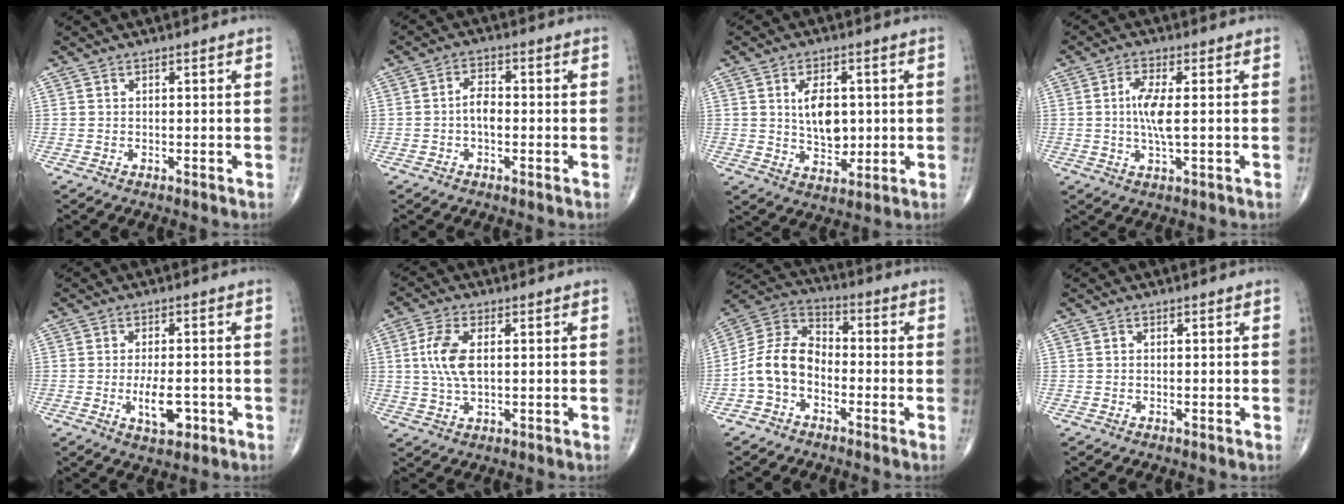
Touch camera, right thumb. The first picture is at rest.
{"total": 4.0, "force": [-0.7, 2.2, 3.2], "torque": [-0.051, 0.013, -0.018]}
{"total": 9.5, "force": [1.7, 6.0, 7.2], "torque": [-0.089, -0.016, 0.041]}
{"total": 6.4, "force": [0.3, 1.7, 6.1], "torque": [-0.135, -0.005, 0.002]}
{"total": 6.6, "force": [-1.9, 2.9, 5.6], "torque": [-0.088, -0.001, -0.026]}
{"total": 7.7, "force": [1.0, 3.9, 6.6], "torque": [-0.149, 0.002, 0.019]}
{"total": 10.6, "force": [-3.4, 7.5, 6.6], "torque": [-0.114, 0.046, -0.079]}
{"total": 0.0}